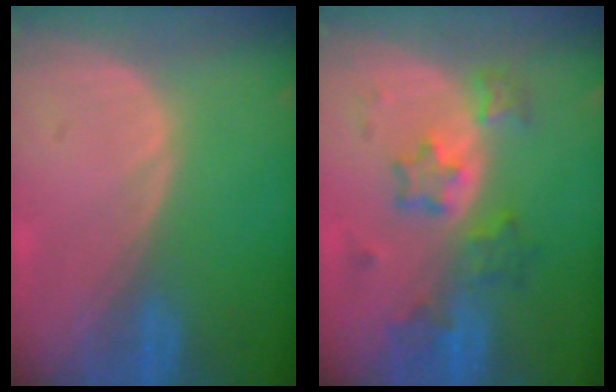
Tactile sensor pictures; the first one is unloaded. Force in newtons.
{"total": 6.0, "press": 6.0, "slide": 0.4}